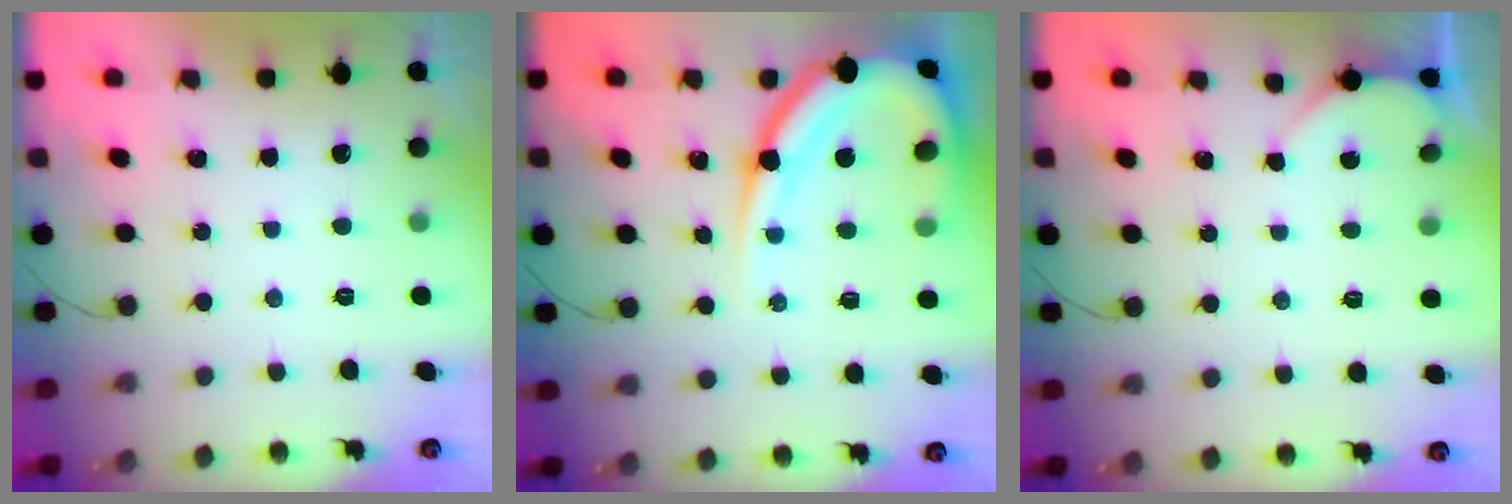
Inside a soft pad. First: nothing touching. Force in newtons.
{"total": 15.9, "press": 15.8, "slide": 1.6}
{"total": 1.8, "press": 1.8, "slide": 0.2}